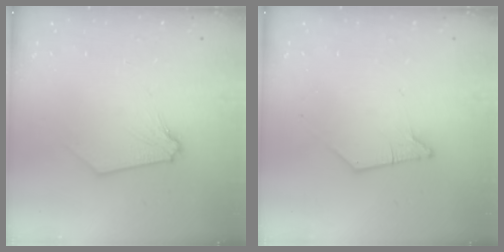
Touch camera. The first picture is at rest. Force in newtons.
{"total": 0.8, "press": 0.8, "slide": 0.2}